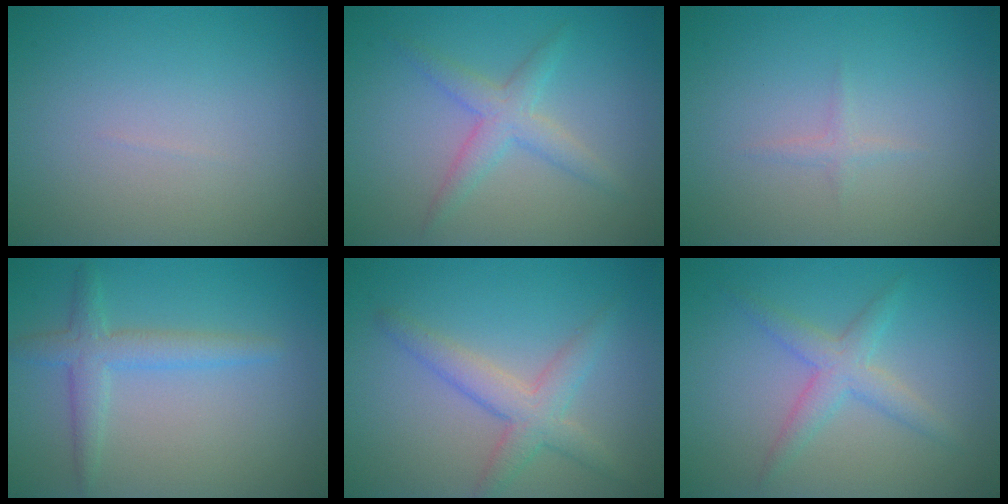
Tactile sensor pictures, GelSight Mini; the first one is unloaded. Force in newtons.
{"total": 2.8, "press": 2.8, "slide": 0.1}
{"total": 0.7, "press": 0.7, "slide": 0.1}
{"total": 2.8, "press": 2.8, "slide": 0.1}
{"total": 3.6, "press": 3.6, "slide": 0.3}
{"total": 2.8, "press": 2.8, "slide": 0.1}